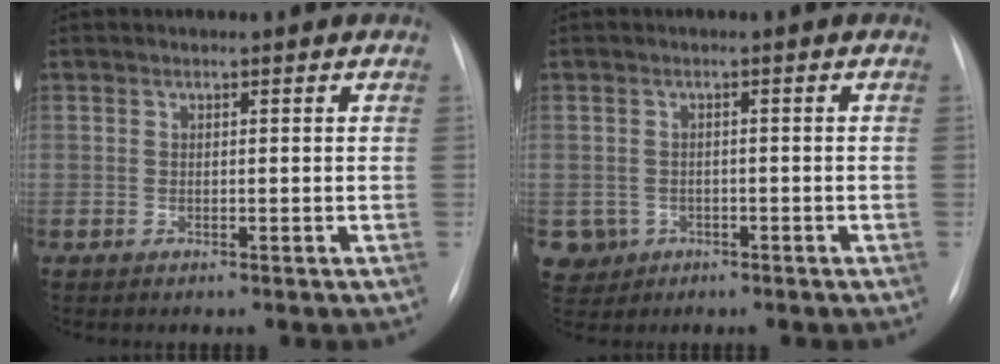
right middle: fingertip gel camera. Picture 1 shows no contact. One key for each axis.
{"total": 4.0, "fx": -1.6, "fy": 3.7, "fz": 0.2, "tx": -0.004, "ty": 0.007, "tz": -0.023}